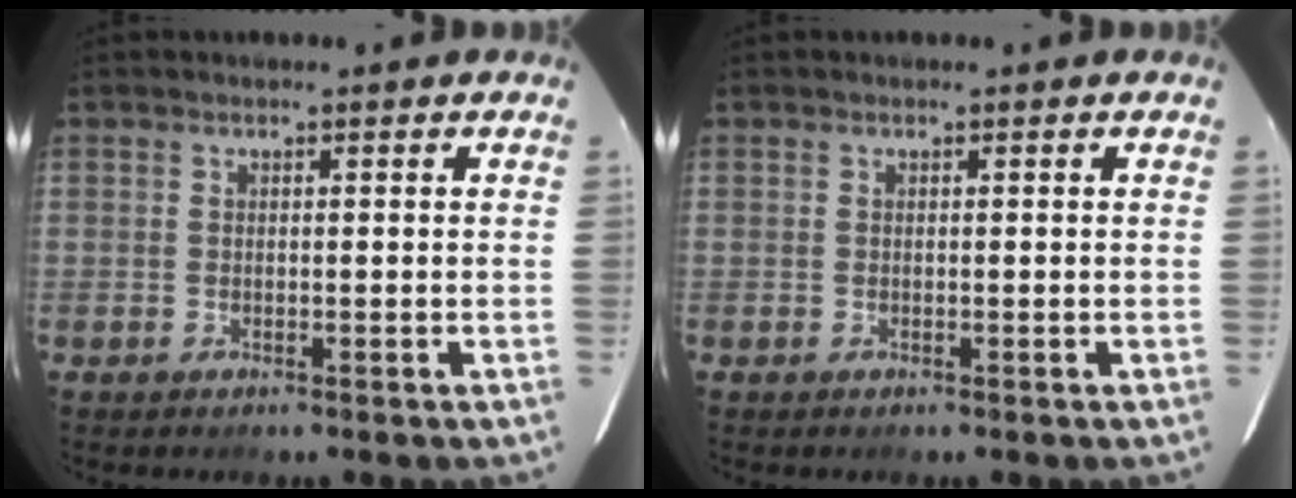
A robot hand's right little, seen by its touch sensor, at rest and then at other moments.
{"total": 0.0}